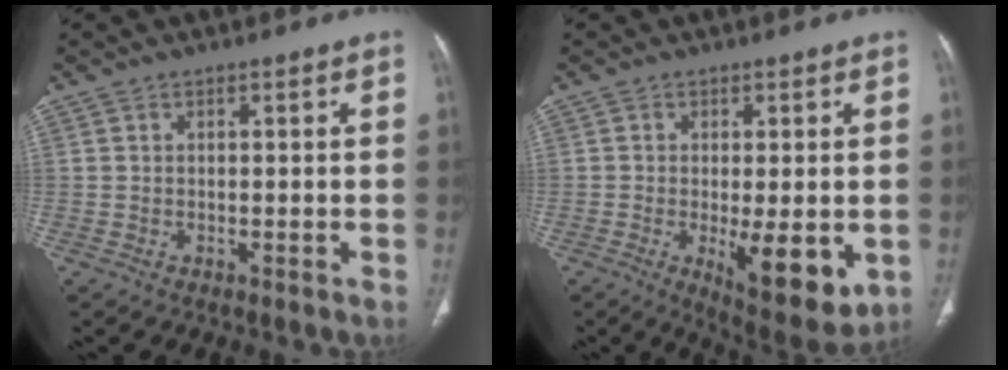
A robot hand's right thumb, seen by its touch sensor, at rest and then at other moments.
{"total": 11.5, "force": [-2.7, 4.3, 10.3], "torque": [-0.135, -0.024, -0.029]}